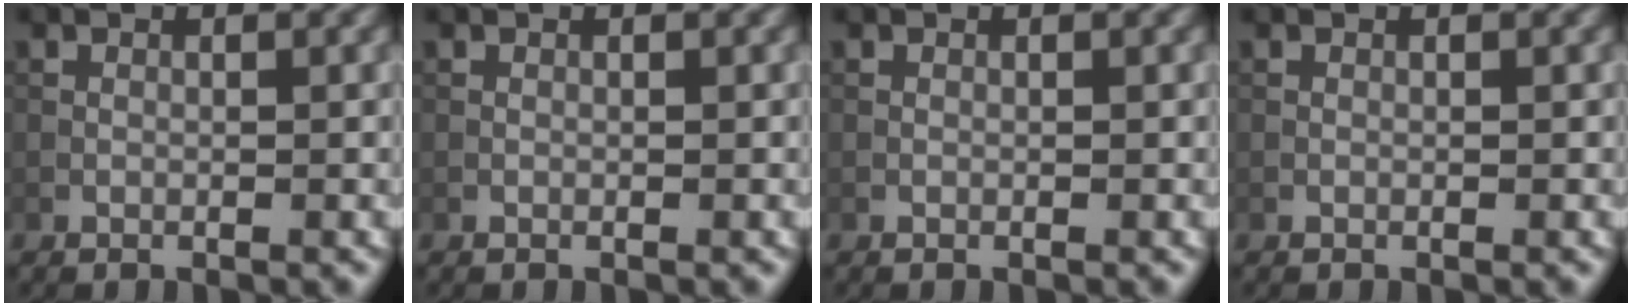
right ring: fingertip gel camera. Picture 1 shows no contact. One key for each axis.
{"total": 0.0}
{"total": 0.0}
{"total": 0.0}